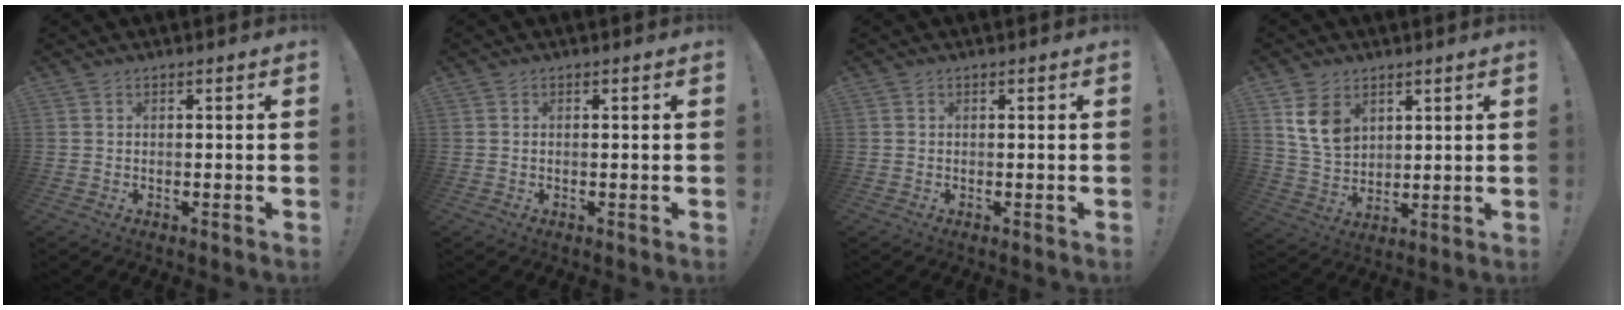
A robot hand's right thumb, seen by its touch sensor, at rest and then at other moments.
{"total": 0.0}
{"total": 0.0}
{"total": 10.3, "force": [5.1, 7.3, 5.1], "torque": [-0.086, -0.017, 0.104]}